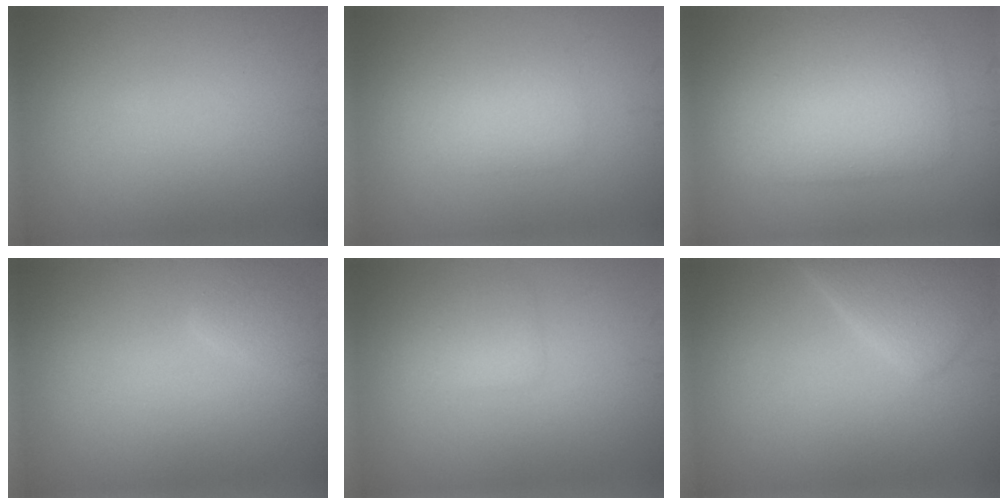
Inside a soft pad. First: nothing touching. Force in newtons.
{"total": 1.9, "press": 1.9, "slide": 0.0}
{"total": 5.8, "press": 5.8, "slide": 0.1}
{"total": 1.5, "press": 1.5, "slide": 0.2}
{"total": 1.8, "press": 1.8, "slide": 0.0}
{"total": 4.0, "press": 4.0, "slide": 0.3}